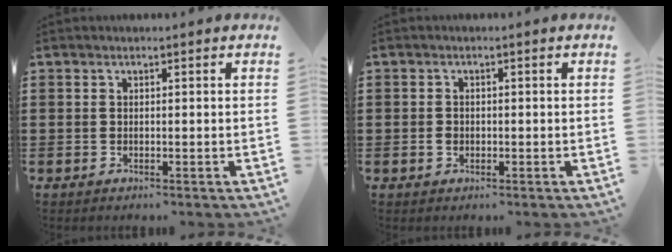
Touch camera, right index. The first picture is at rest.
{"total": 1.2, "force": [-0.3, 0.9, 0.7], "torque": [-0.016, 0.002, -0.006]}